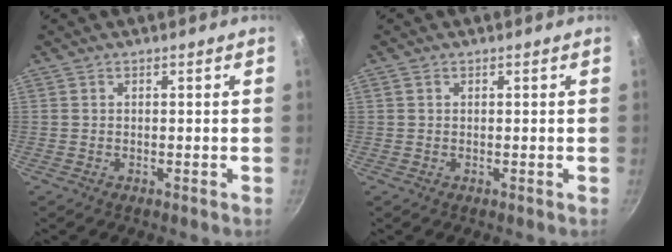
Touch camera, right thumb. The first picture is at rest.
{"total": 0.6, "force": [0.2, 0.5, 0.3], "torque": [-0.005, 0.002, 0.003]}